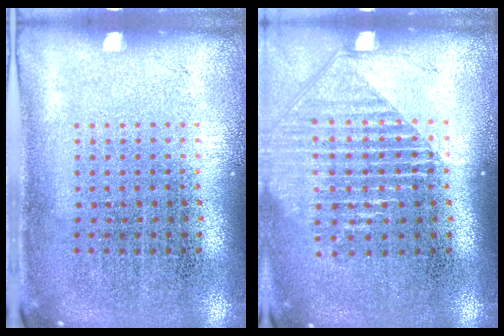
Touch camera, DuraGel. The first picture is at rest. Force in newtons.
{"total": 1.6, "press": 1.4, "slide": 0.7}